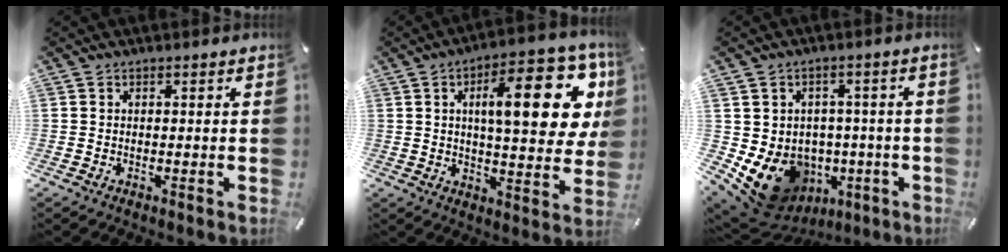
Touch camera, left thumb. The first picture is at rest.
{"total": 21.2, "force": [6.4, 7.8, 18.7], "torque": [-0.269, -0.013, 0.088]}
{"total": 11.7, "force": [-4.0, 9.8, 5.0], "torque": [-0.104, 0.002, -0.056]}